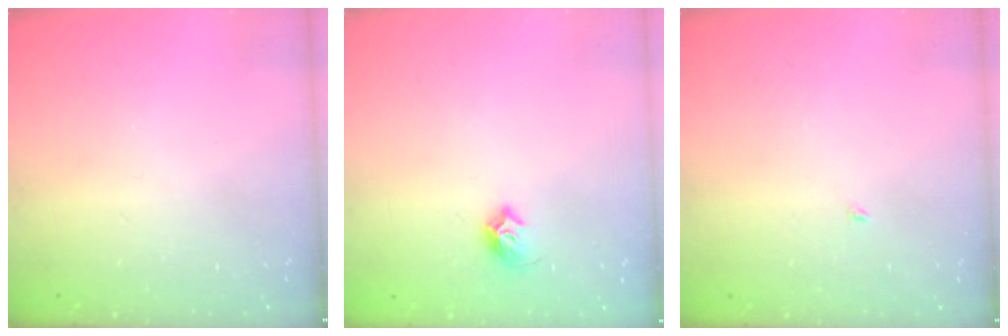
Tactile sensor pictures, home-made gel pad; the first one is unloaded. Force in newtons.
{"total": 7.1, "press": 7.0, "slide": 0.8}
{"total": 1.9, "press": 1.9, "slide": 0.2}